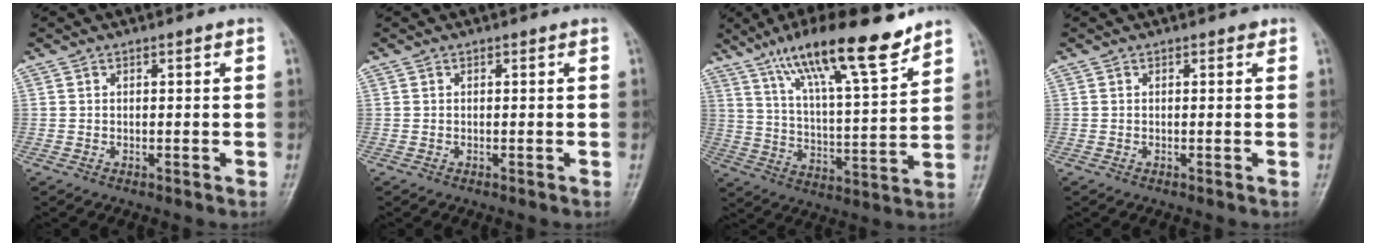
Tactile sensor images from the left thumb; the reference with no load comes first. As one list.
[{"total": 0.0}, {"total": 18.6, "force": [13.0, 3.2, 13.0], "torque": [-0.199, -0.058, 0.222]}, {"total": 0.5, "force": [0.3, 0.3, 0.3], "torque": [0.000, 0.000, -0.001]}]